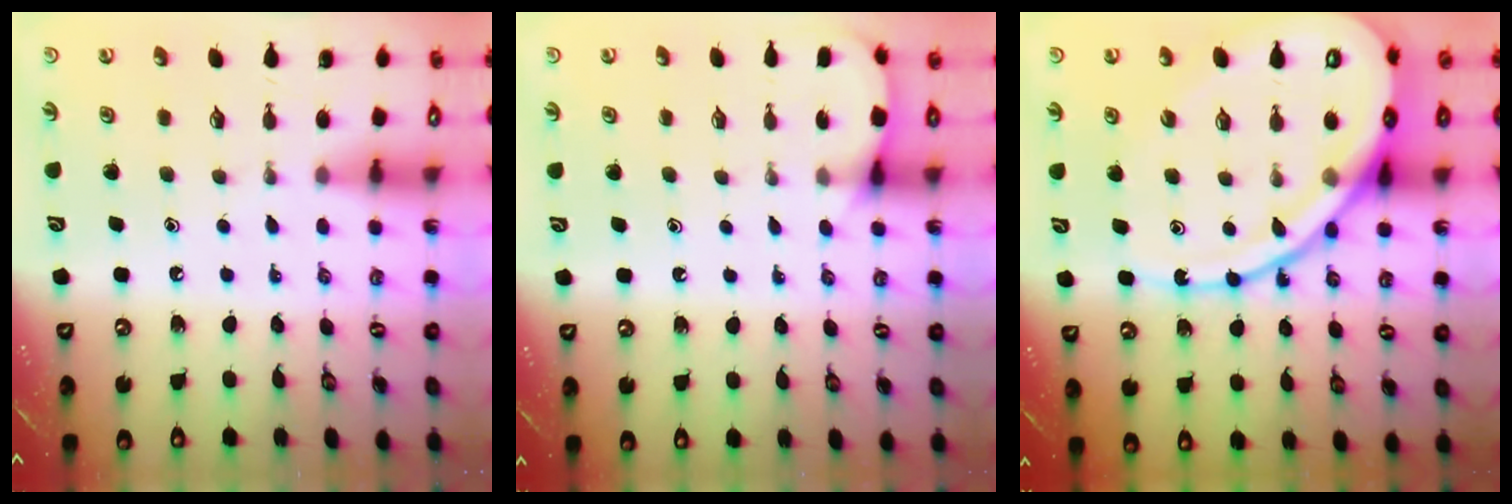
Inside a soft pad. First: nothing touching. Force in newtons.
{"total": 5.7, "press": 5.7, "slide": 0.4}
{"total": 20.9, "press": 20.8, "slide": 2.3}